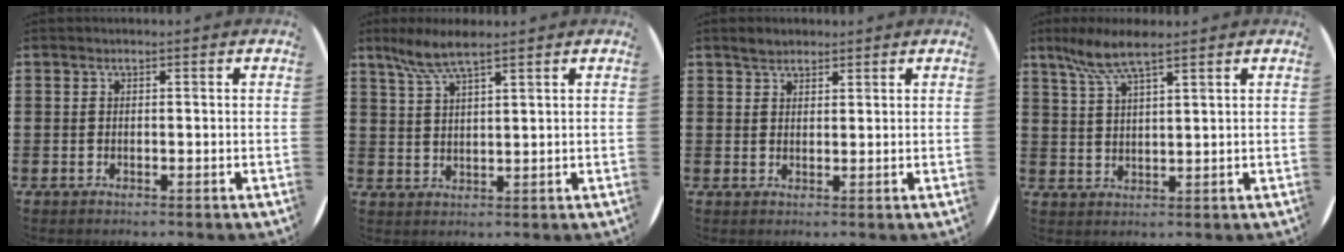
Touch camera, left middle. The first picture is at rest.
{"total": 5.4, "force": [4.2, 0.6, 3.3], "torque": [-0.074, -0.001, 0.074]}
{"total": 2.0, "force": [1.9, 0.7, 0.2], "torque": [0.003, 0.003, 0.035]}
{"total": 6.0, "force": [4.6, 0.8, 3.8], "torque": [-0.085, -0.001, 0.082]}